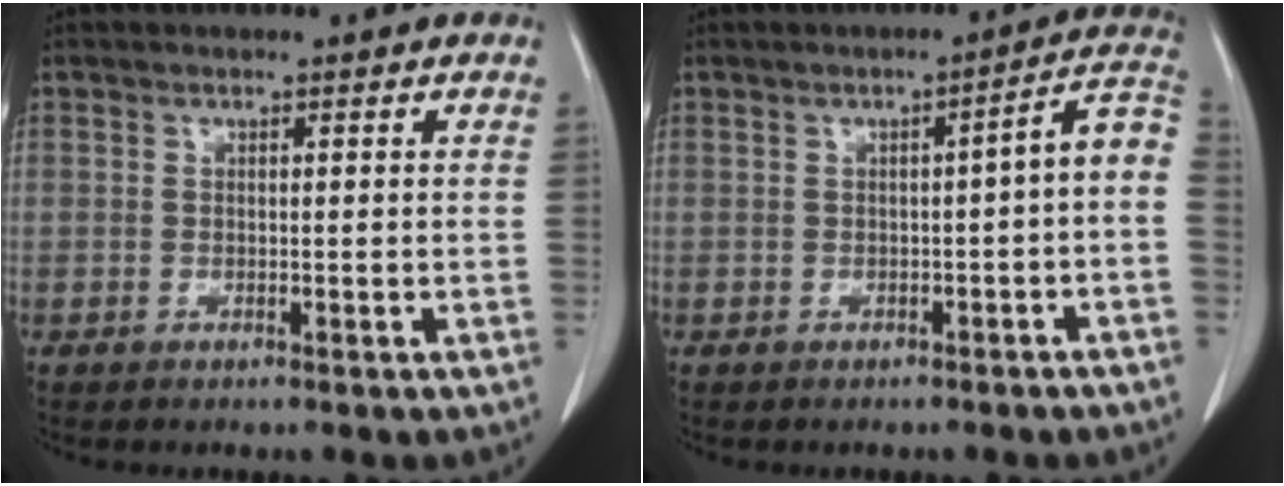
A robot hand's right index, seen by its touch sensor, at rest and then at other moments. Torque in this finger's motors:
{"motor_torque": [0.54, -0.45, 0.30, 0.06]}